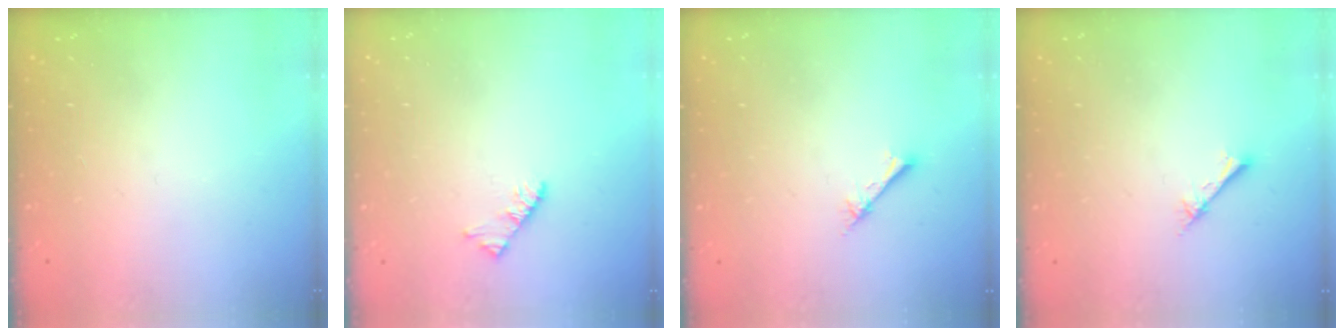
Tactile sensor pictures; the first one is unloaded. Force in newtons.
{"total": 3.3, "press": 3.2, "slide": 0.6}
{"total": 2.3, "press": 2.3, "slide": 0.3}
{"total": 2.3, "press": 2.3, "slide": 0.3}